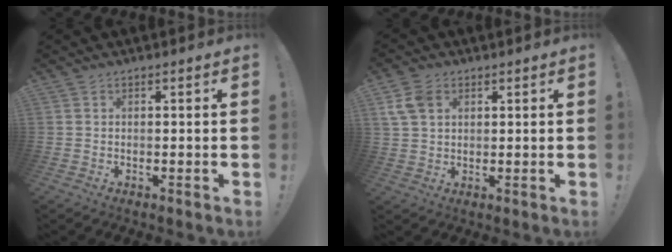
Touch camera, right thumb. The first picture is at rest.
{"total": 7.2, "force": [2.7, 5.3, 4.2], "torque": [-0.086, -0.001, 0.052]}